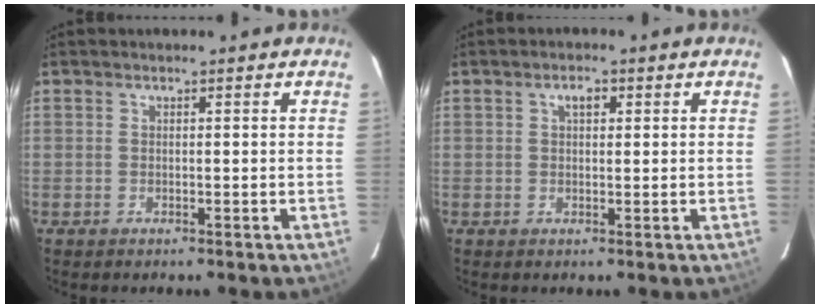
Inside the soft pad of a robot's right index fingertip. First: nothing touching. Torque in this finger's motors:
{"motor_torque": [0.14, -0.07, 0.11, 0.03]}